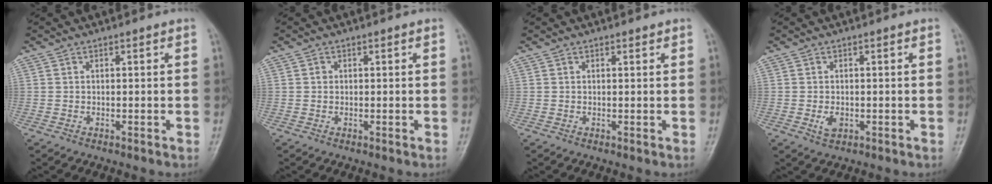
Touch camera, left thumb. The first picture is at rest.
{"total": 0.6, "force": [0.0, 0.6, 0.1], "torque": [0.006, 0.002, 0.000]}
{"total": 0.5, "force": [0.4, 0.2, 0.2], "torque": [-0.006, -0.004, 0.005]}
{"total": 2.3, "force": [-0.5, 1.5, 1.6], "torque": [-0.029, -0.002, -0.007]}